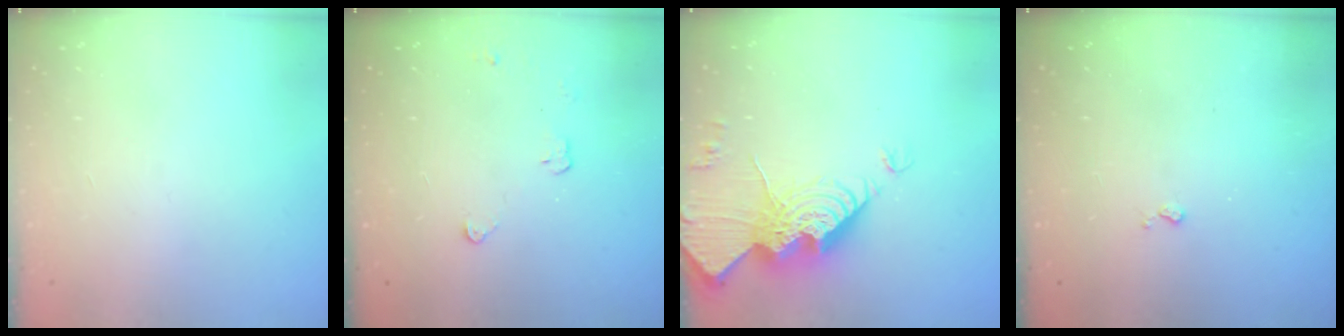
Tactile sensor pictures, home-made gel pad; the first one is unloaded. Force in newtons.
{"total": 2.9, "press": 2.9, "slide": 0.4}
{"total": 16.2, "press": 16.1, "slide": 1.4}
{"total": 2.9, "press": 2.8, "slide": 0.5}